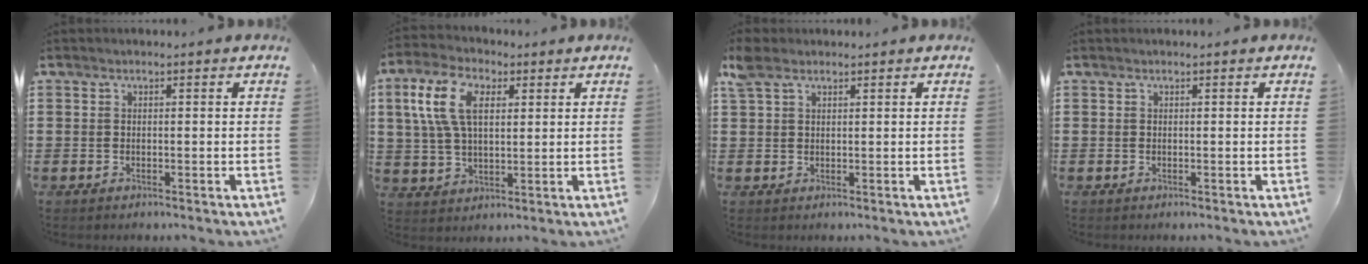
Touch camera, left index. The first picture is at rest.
{"total": 10.0, "force": [3.6, 5.5, 7.5], "torque": [-0.181, 0.013, 0.060]}
{"total": 2.7, "force": [1.7, 1.5, 1.4], "torque": [-0.035, 0.007, 0.031]}
{"total": 0.0}